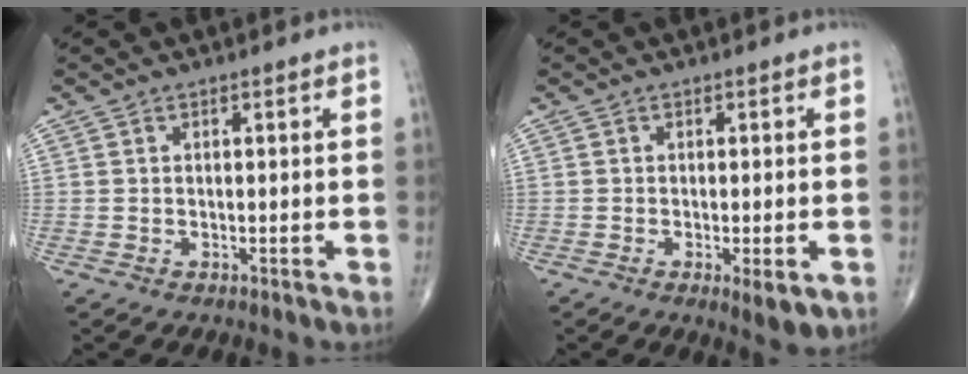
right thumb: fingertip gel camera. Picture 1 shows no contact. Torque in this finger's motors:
{"motor_torque": [-0.36, 0.46, -0.15, -0.21, 0.02]}